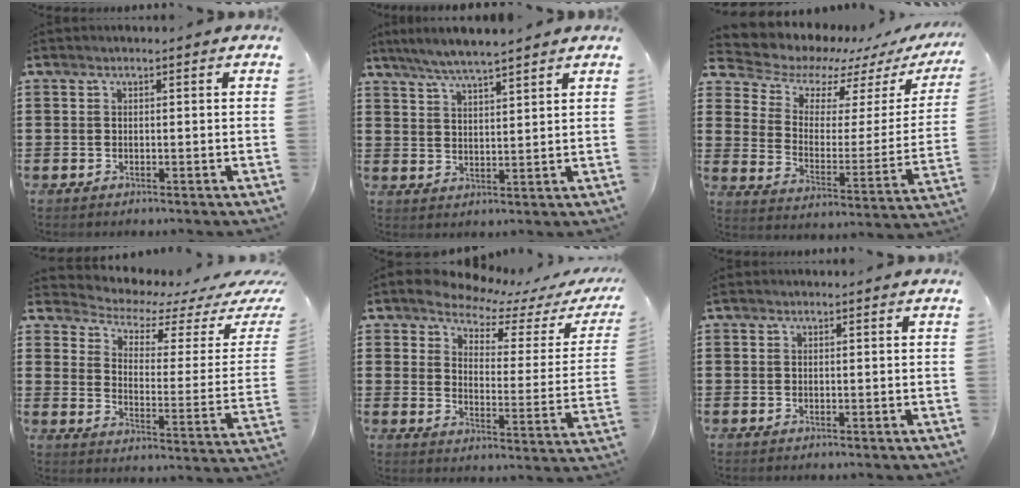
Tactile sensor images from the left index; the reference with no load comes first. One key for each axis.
{"total": 4.5, "fx": 4.1, "fy": -0.1, "fz": 1.8, "tx": -0.048, "ty": -0.011, "tz": 0.073}
{"total": 6.0, "fx": 5.4, "fy": 2.5, "fz": 0.9, "tx": -0.048, "ty": -0.048, "tz": 0.091}
{"total": 3.6, "fx": 3.0, "fy": 1.0, "fz": 1.7, "tx": -0.047, "ty": -0.029, "tz": 0.042}
{"total": 4.7, "fx": 4.5, "fy": 1.0, "fz": 1.1, "tx": -0.053, "ty": -0.030, "tz": 0.074}
{"total": 0.0}